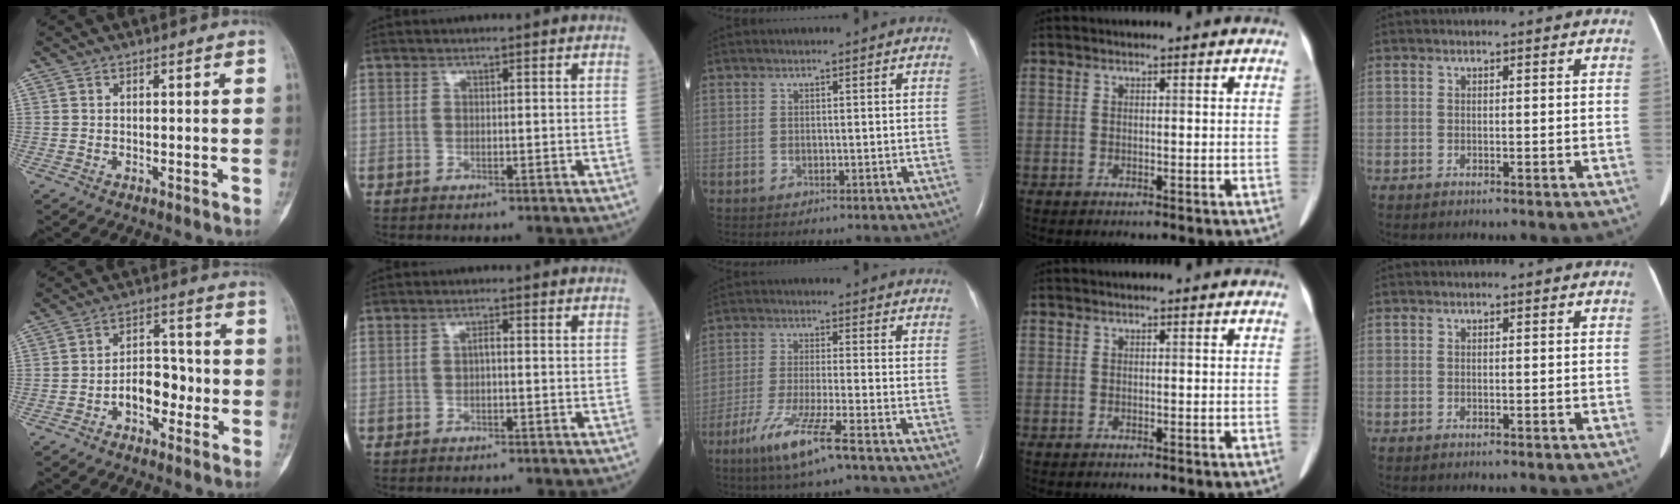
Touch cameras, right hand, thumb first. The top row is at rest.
{"thumb": {"total": 7.4, "force": [-2.6, 4.9, 4.9], "torque": [-0.050, 0.037, -0.052]}, "index": {"total": 1.1, "force": [-0.1, 0.3, 1.0], "torque": [-0.018, 0.003, -0.004]}, "middle": {"total": 8.6, "force": [-5.1, -0.5, 6.9], "torque": [-0.136, -0.025, -0.096]}}